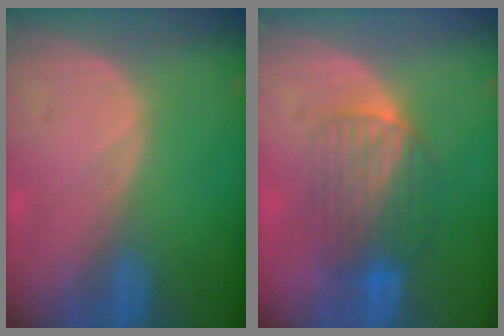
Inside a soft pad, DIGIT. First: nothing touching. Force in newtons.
{"total": 6.3, "press": 6.2, "slide": 1.1}